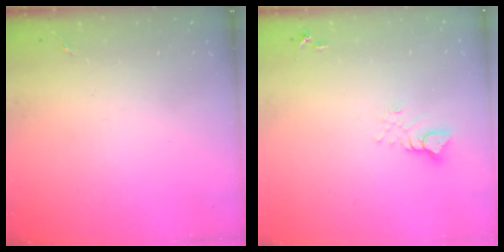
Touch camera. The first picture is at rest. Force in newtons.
{"total": 5.3, "press": 5.3, "slide": 0.3}